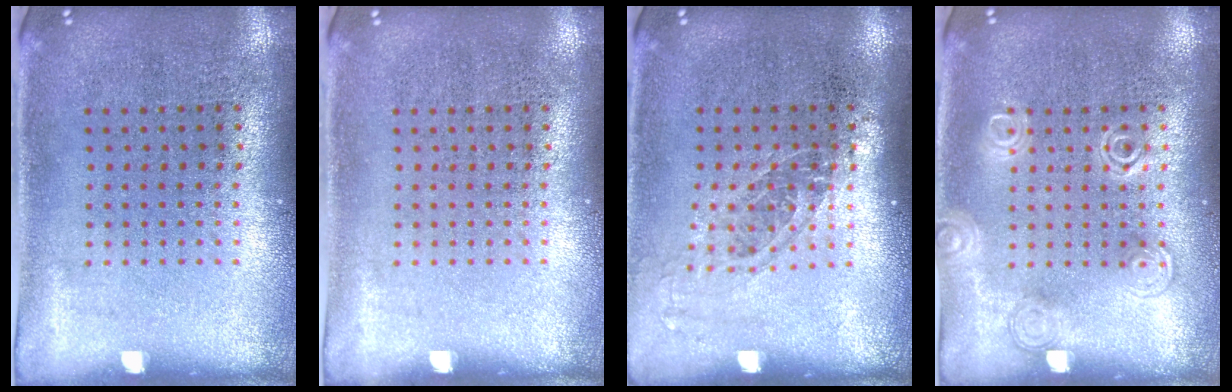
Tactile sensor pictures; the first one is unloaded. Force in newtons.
{"total": 0.0}
{"total": 1.2, "press": 1.0, "slide": 0.7}
{"total": 1.9, "press": 1.9, "slide": 0.4}